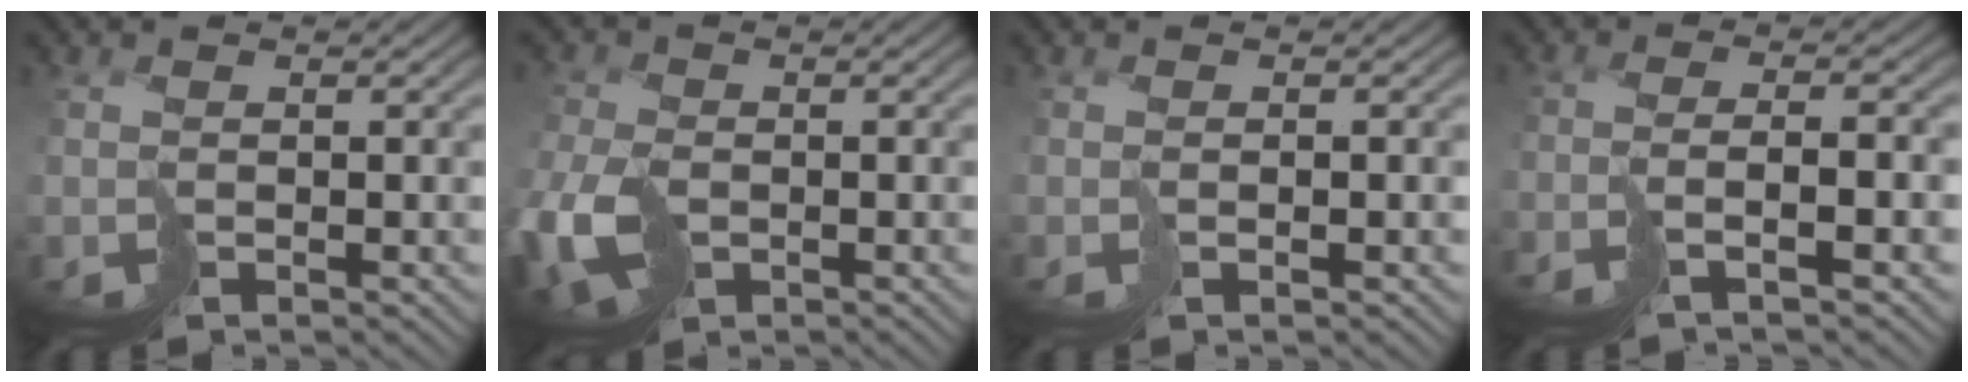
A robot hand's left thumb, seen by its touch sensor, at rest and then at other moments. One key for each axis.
{"total": 7.3, "fx": -2.7, "fy": 4.8, "fz": 4.9, "tx": -0.131, "ty": -0.015, "tz": -0.055}
{"total": 0.5, "fx": 0.1, "fy": -0.5, "fz": 0.1, "tx": 0.000, "ty": 0.006, "tz": 0.003}
{"total": 3.2, "fx": -1.8, "fy": -0.6, "fz": 2.5, "tx": -0.022, "ty": 0.011, "tz": -0.039}